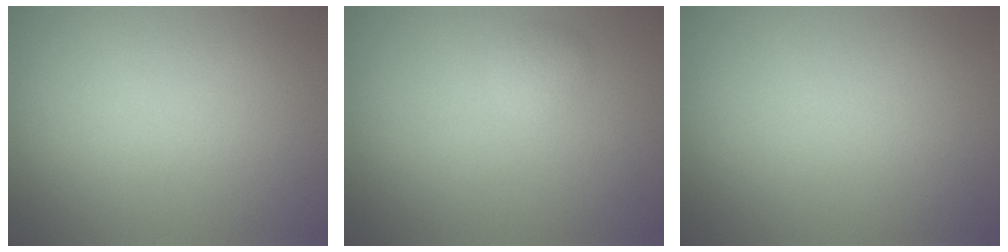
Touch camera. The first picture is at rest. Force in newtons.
{"total": 1.2, "press": 1.2, "slide": 0.0}
{"total": 0.0}